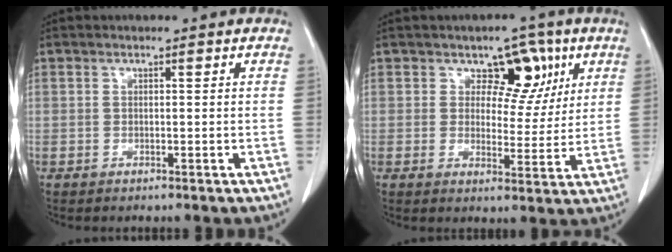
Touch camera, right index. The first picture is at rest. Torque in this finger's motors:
{"motor_torque": [0.26, 0.11, 0.06, 0.00]}